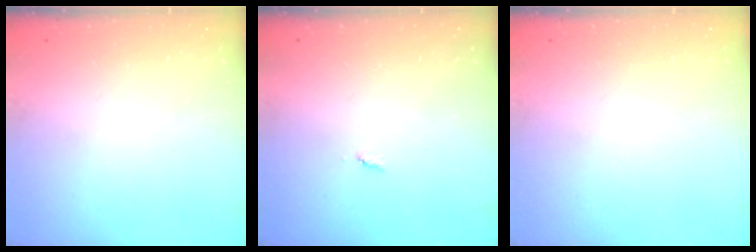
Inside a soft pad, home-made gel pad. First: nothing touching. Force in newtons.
{"total": 3.9, "press": 3.8, "slide": 0.5}
{"total": 0.0}